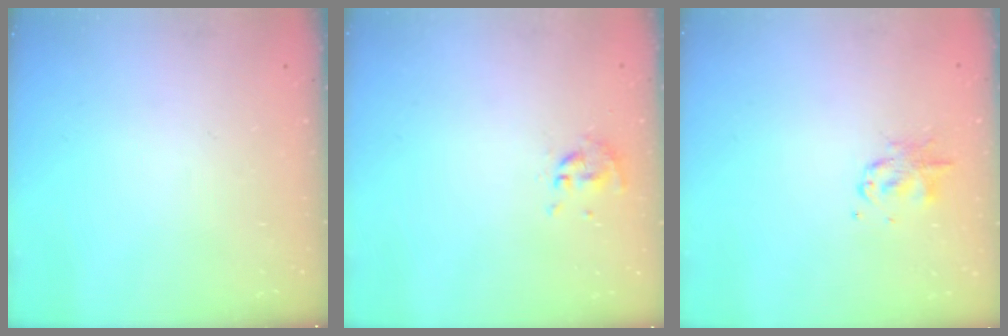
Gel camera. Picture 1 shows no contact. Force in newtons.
{"total": 0.6, "press": 0.5, "slide": 0.1}
{"total": 2.9, "press": 2.8, "slide": 0.4}